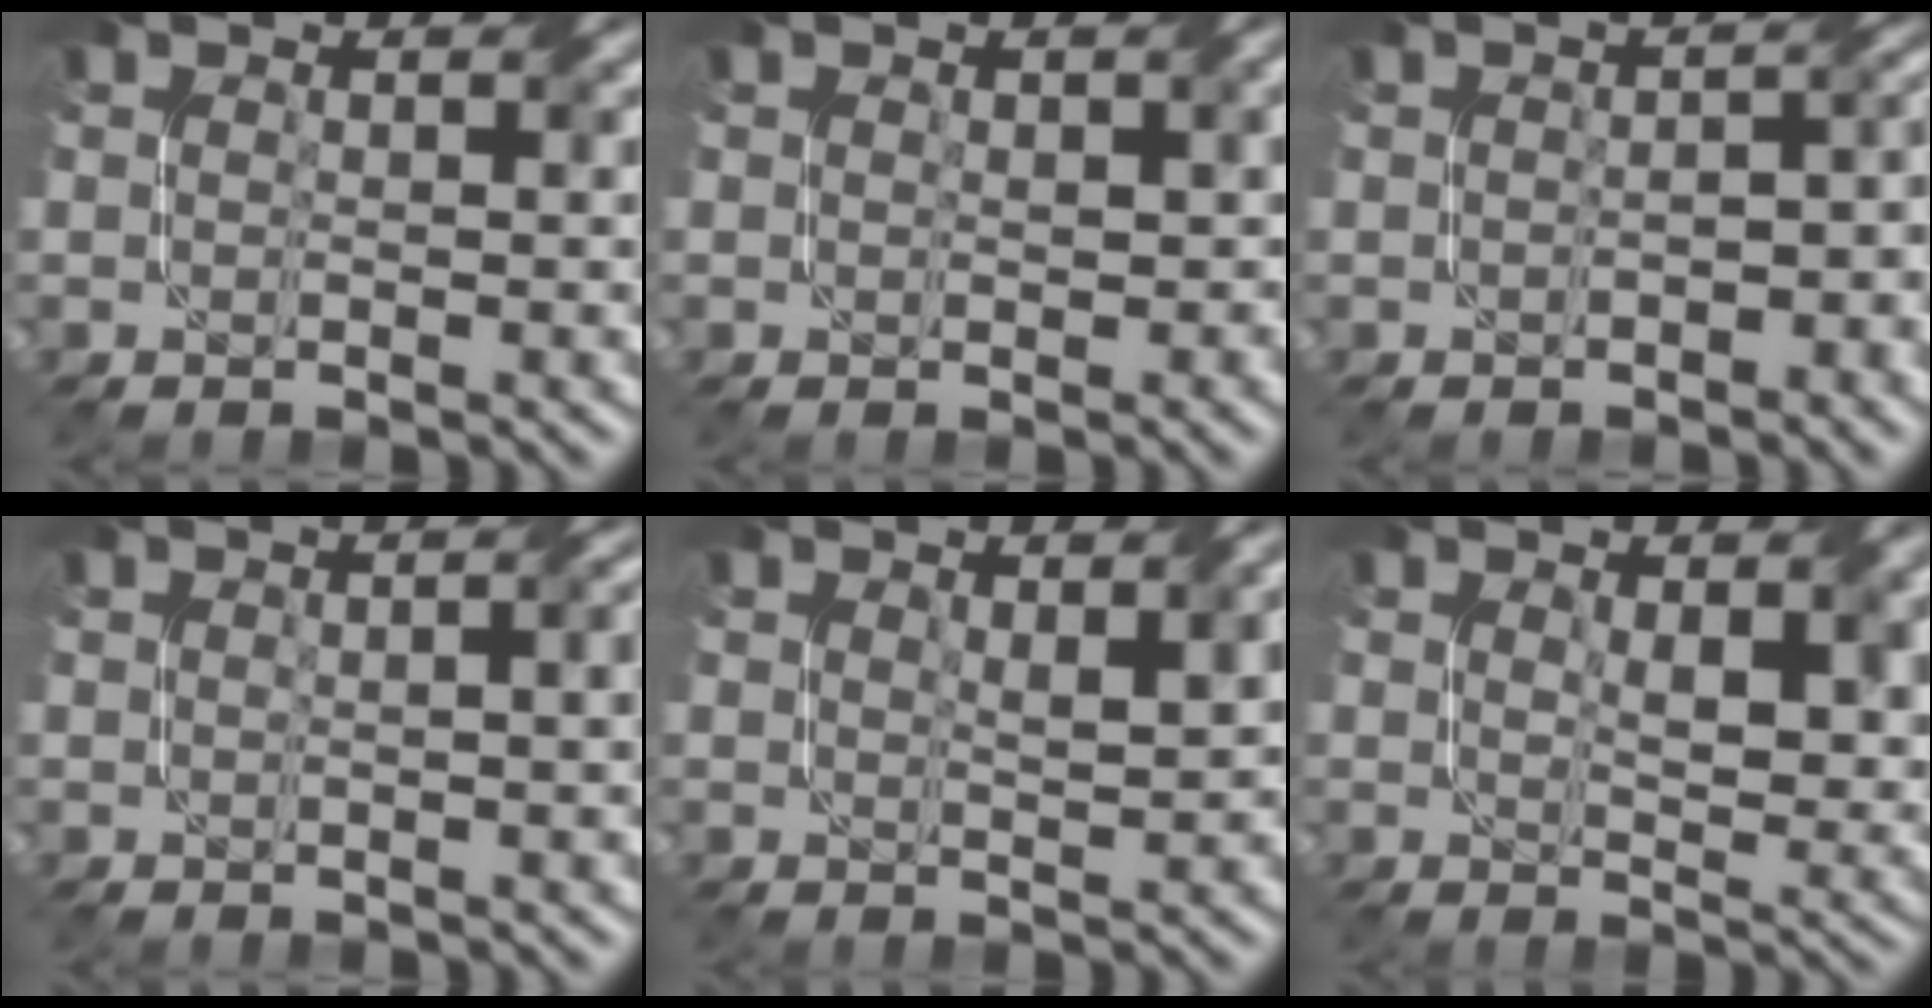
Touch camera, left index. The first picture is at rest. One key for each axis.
{"total": 2.7, "fx": 0.1, "fy": 2.1, "fz": 1.6, "tx": -0.005, "ty": 0.001, "tz": 0.020}
{"total": 4.7, "fx": -1.6, "fy": 2.6, "fz": 3.6, "tx": -0.021, "ty": 0.002, "tz": -0.011}
{"total": 4.6, "fx": 0.7, "fy": 2.4, "fz": 3.9, "tx": -0.017, "ty": 0.022, "tz": 0.005}
{"total": 2.3, "fx": 1.4, "fy": 0.5, "fz": 1.7, "tx": -0.020, "ty": 0.008, "tz": 0.032}
{"total": 3.8, "fx": 1.7, "fy": 1.5, "fz": 3.1, "tx": -0.048, "ty": -0.001, "tz": 0.040}